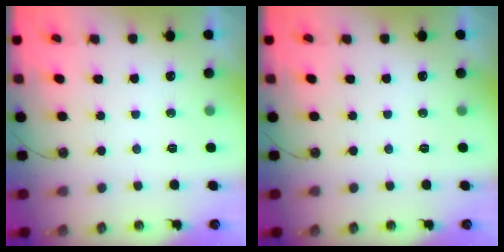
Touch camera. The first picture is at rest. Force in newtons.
{"total": 0.0}